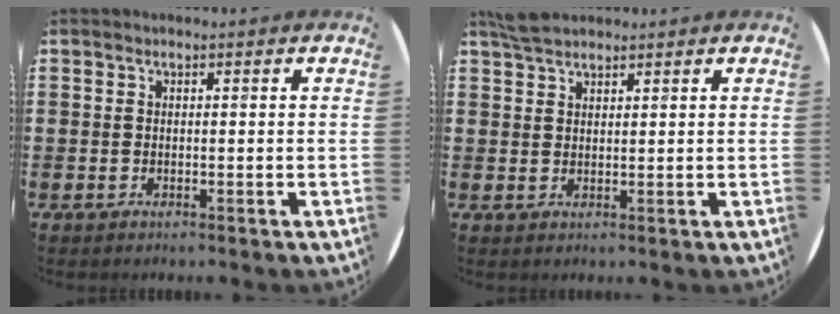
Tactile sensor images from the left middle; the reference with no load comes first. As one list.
[{"total": 2.7, "force": [2.4, 0.8, 0.9], "torque": [-0.024, 0.006, 0.047]}]